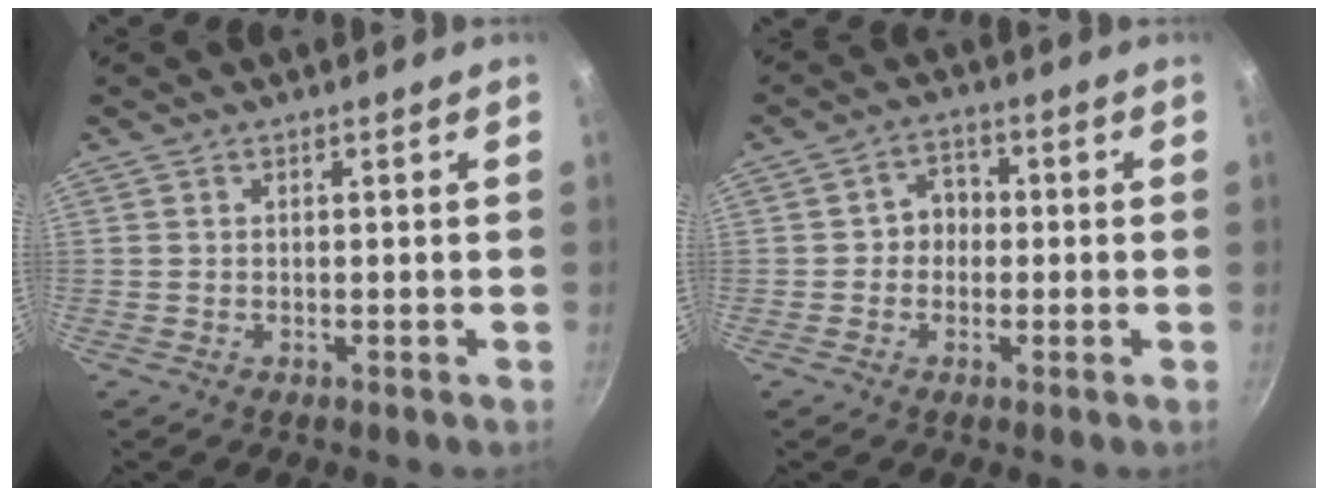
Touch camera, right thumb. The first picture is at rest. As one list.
[{"total": 4.7, "force": [-0.3, 4.0, 2.4], "torque": [-0.011, 0.018, -0.015]}]